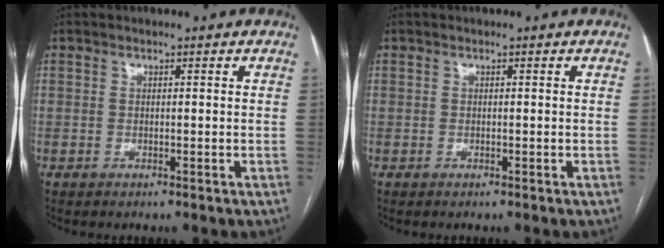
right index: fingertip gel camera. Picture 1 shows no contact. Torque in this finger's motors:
{"motor_torque": [0.00, 0.00, 0.04, 0.01]}